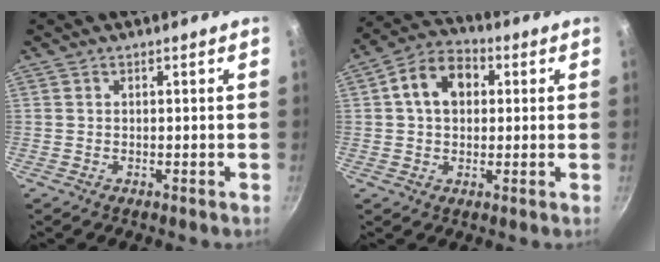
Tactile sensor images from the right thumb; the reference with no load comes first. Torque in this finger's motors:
{"motor_torque": [-0.80, 0.95, 0.38, -0.26, 0.22]}